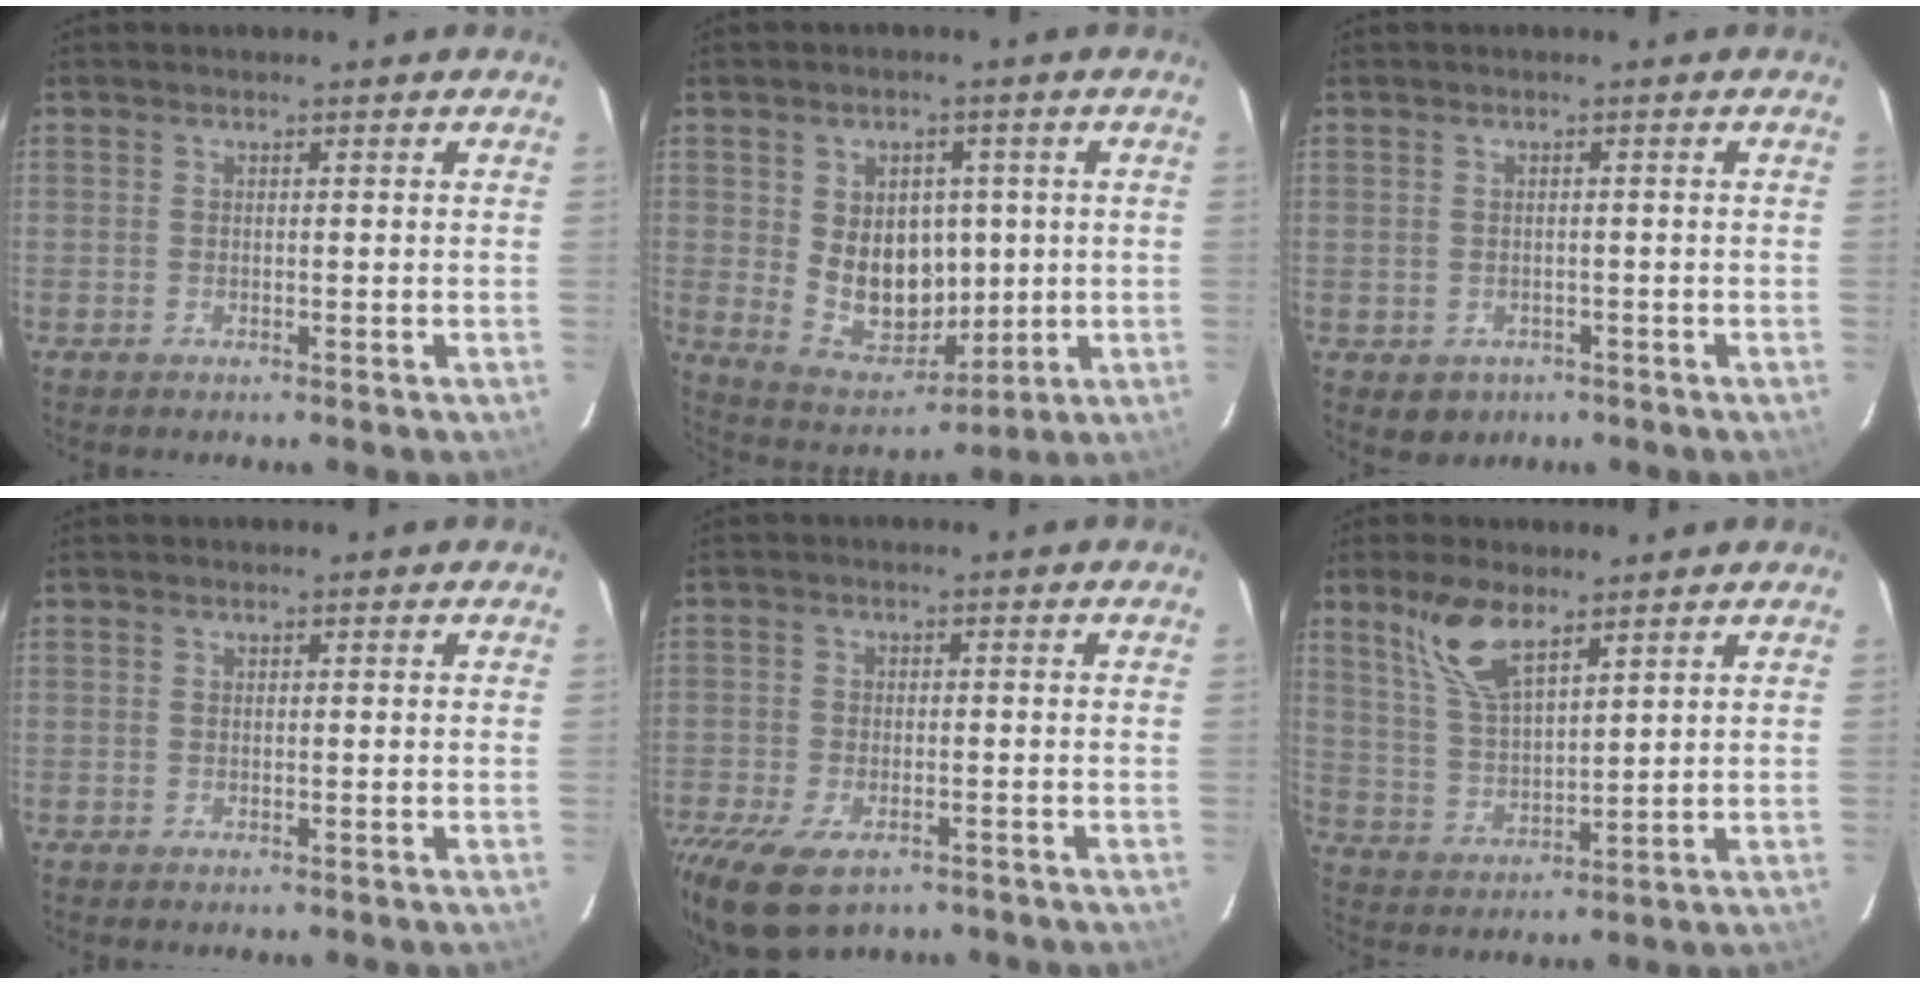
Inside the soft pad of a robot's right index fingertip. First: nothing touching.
{"total": 12.2, "force": [0.7, 9.5, 7.6], "torque": [-0.143, -0.005, 0.040]}
{"total": 3.5, "force": [-1.0, 3.3, 0.6], "torque": [-0.014, 0.001, -0.005]}
{"total": 0.0}
{"total": 12.4, "force": [-8.0, 6.2, 7.1], "torque": [-0.177, -0.038, -0.137]}
{"total": 9.7, "force": [6.3, 3.8, 6.3], "torque": [-0.123, 0.008, 0.134]}